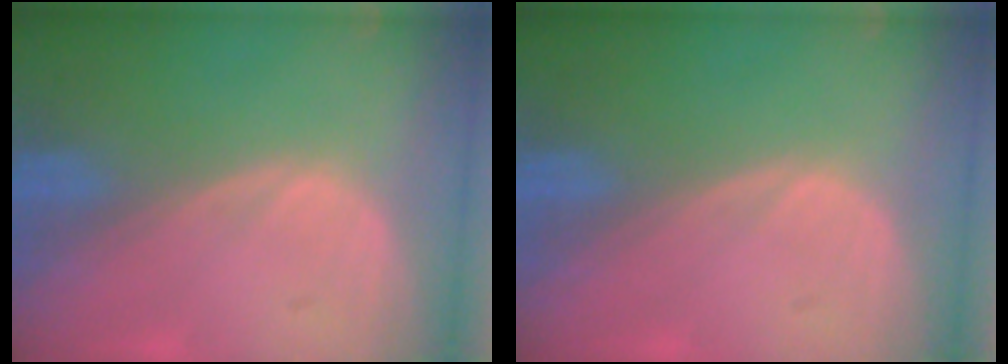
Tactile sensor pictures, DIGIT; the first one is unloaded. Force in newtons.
{"total": 0.0}